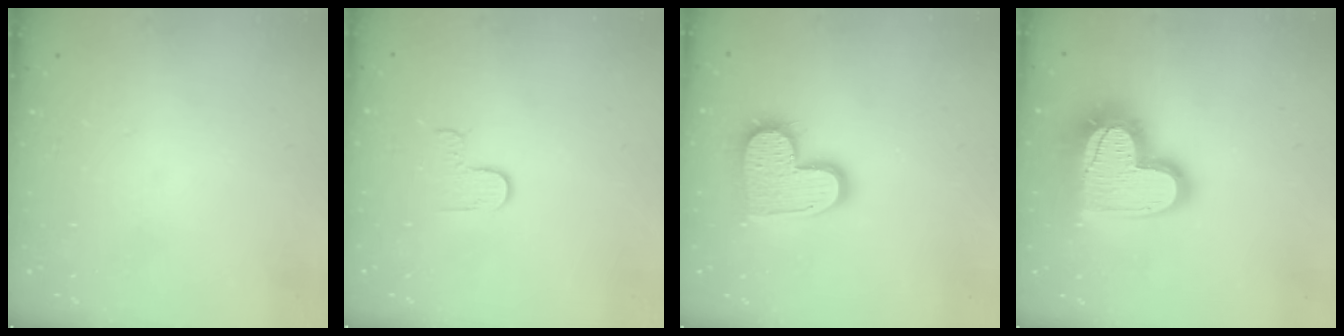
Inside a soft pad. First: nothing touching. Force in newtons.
{"total": 2.7, "press": 2.6, "slide": 0.4}
{"total": 14.0, "press": 13.9, "slide": 0.8}
{"total": 21.1, "press": 21.1, "slide": 1.5}